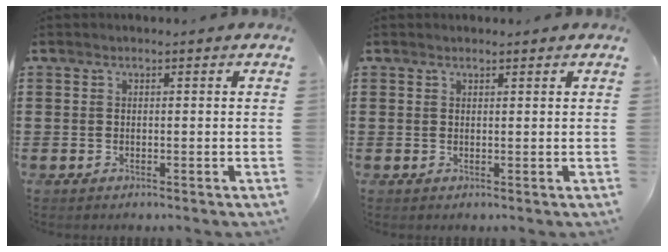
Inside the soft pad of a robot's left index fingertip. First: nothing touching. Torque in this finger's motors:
{"motor_torque": [-0.31, -0.39, -0.39, -0.11]}